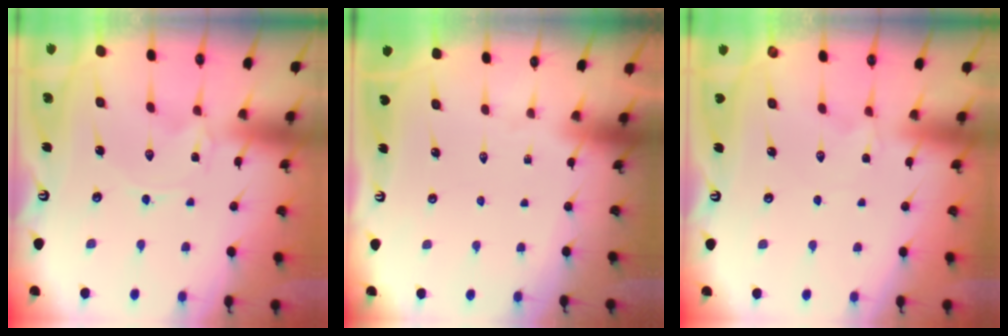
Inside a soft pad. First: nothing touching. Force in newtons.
{"total": 0.0}
{"total": 2.3, "press": 2.2, "slide": 0.4}